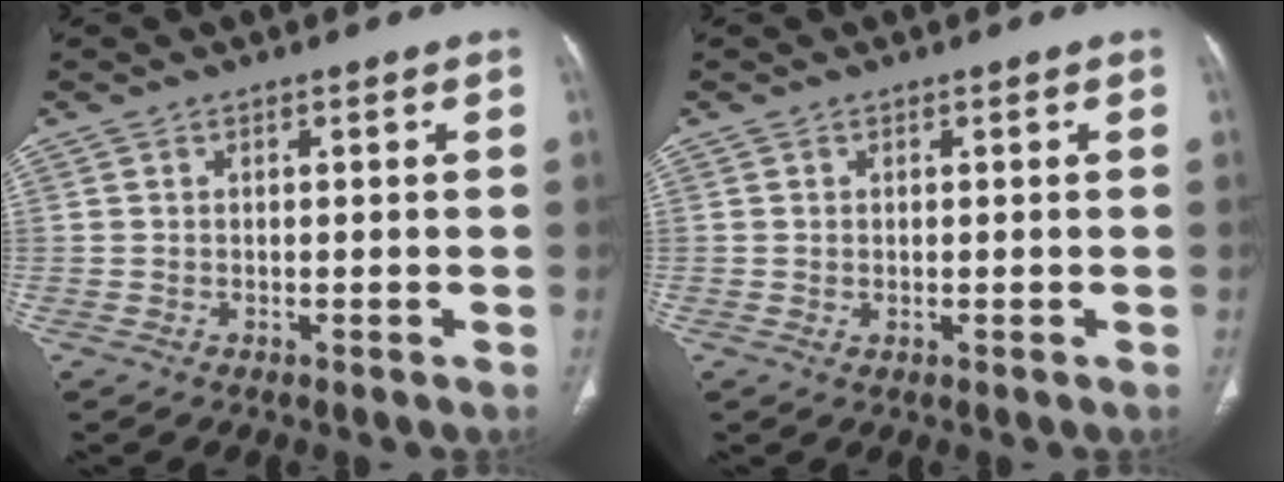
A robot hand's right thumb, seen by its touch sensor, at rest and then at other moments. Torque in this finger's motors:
{"motor_torque": [-0.41, 0.16, 0.11, 0.41, -0.01]}